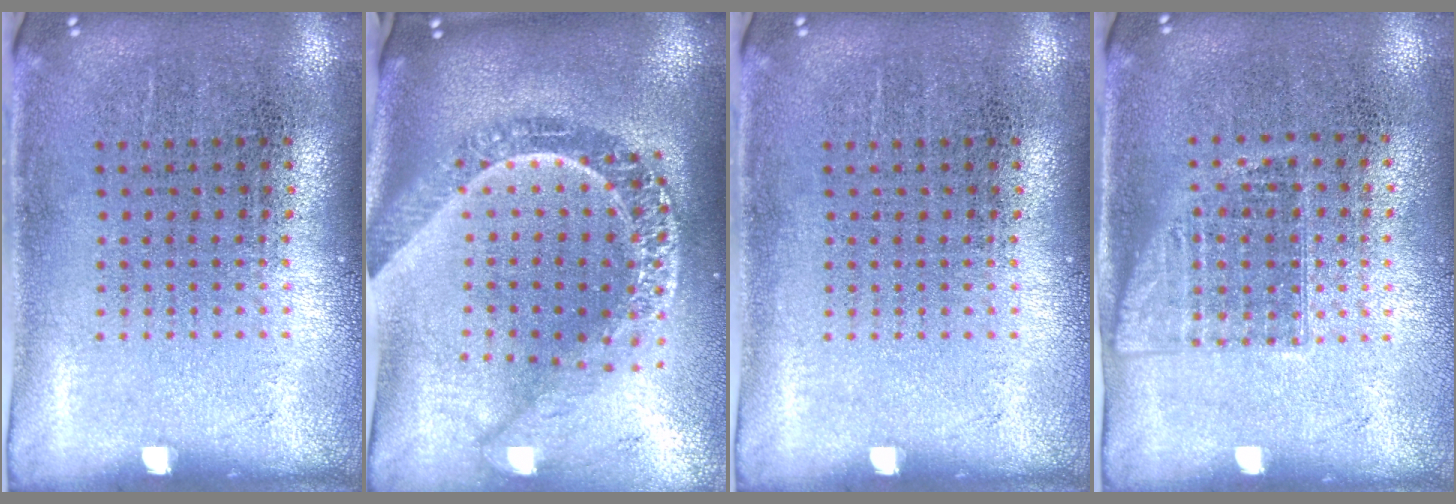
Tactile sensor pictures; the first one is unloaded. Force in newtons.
{"total": 2.9, "press": 2.2, "slide": 1.8}
{"total": 0.0}
{"total": 1.1, "press": 0.9, "slide": 0.6}